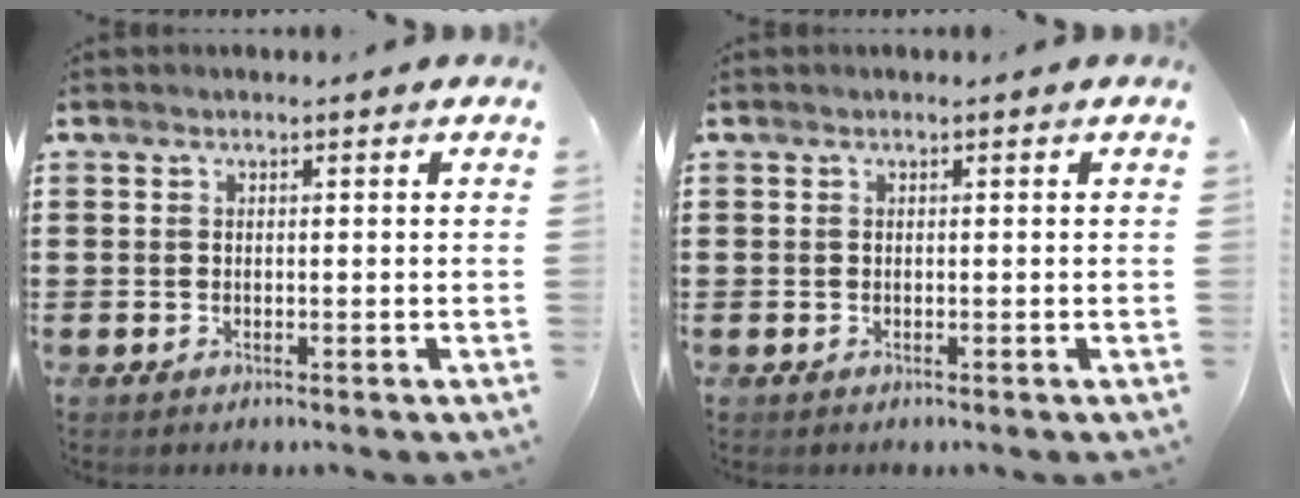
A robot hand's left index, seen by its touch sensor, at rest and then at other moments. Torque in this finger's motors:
{"motor_torque": [0.00, 0.00, 0.00, 0.00]}